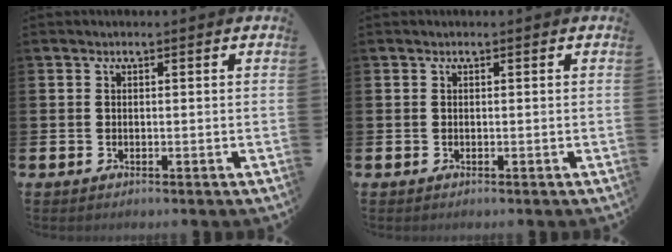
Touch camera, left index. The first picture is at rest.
{"total": 0.0}